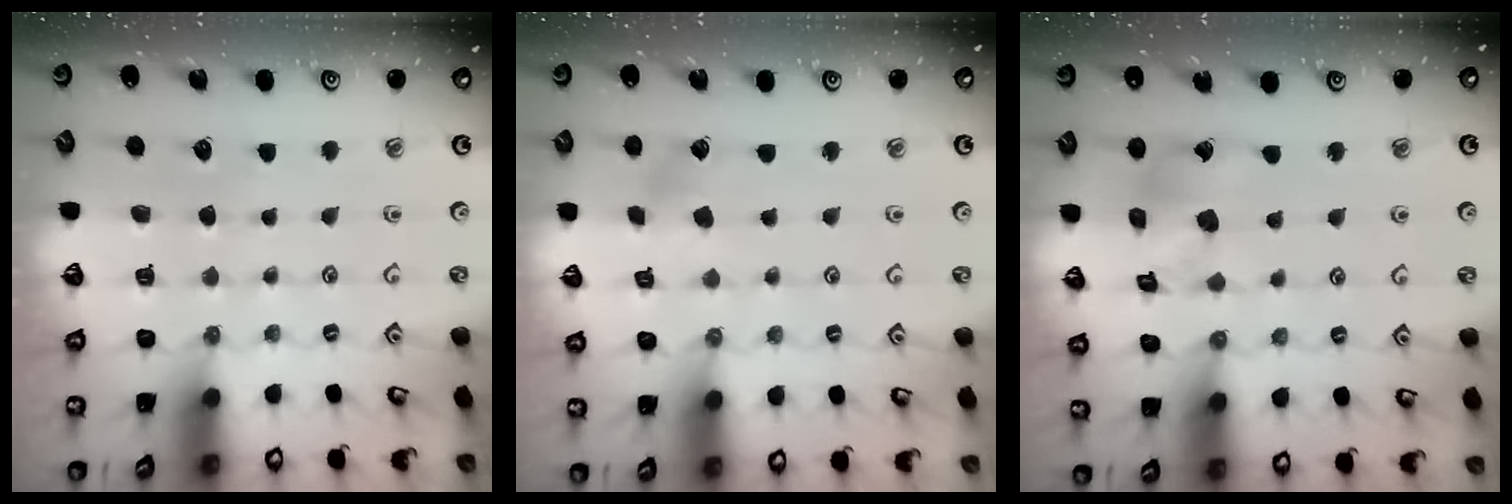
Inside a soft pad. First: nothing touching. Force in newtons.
{"total": 2.5, "press": 2.5, "slide": 0.4}
{"total": 10.8, "press": 10.7, "slide": 1.3}